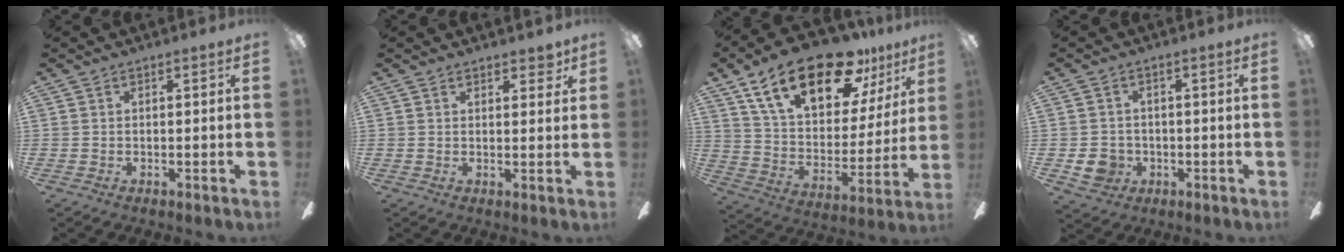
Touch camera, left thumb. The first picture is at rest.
{"total": 3.0, "force": [2.4, 1.1, 1.5], "torque": [-0.008, -0.009, 0.037]}
{"total": 24.4, "force": [15.5, 11.0, 15.3], "torque": [-0.262, -0.083, 0.264]}
{"total": 5.3, "force": [-1.2, 4.9, 1.7], "torque": [-0.038, 0.010, -0.020]}